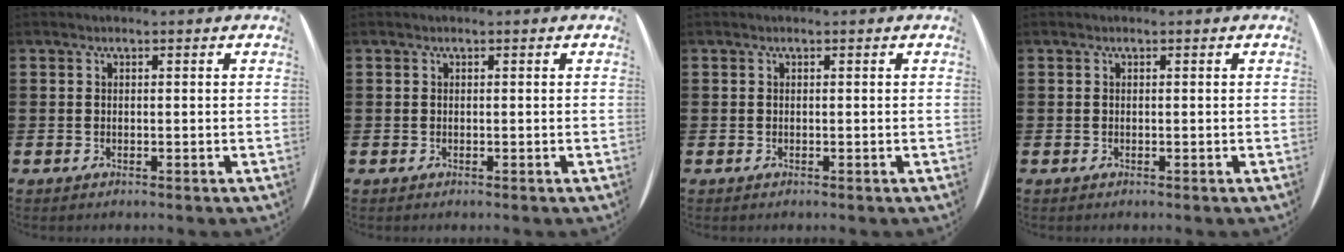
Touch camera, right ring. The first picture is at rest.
{"total": 0.0}
{"total": 0.0}
{"total": 0.0}